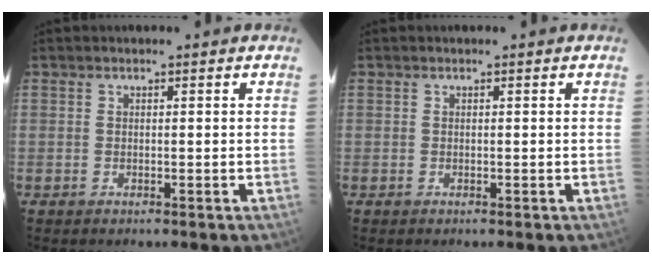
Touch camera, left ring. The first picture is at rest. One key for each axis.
{"total": 0.0}